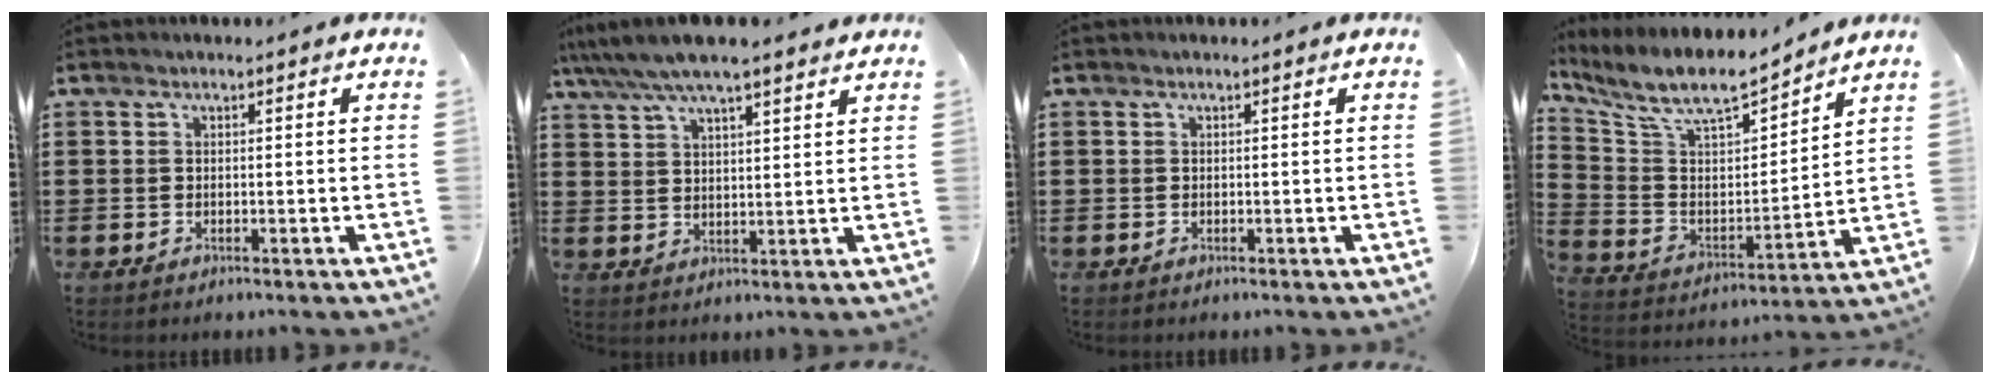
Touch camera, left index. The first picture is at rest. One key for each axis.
{"total": 5.7, "fx": 4.5, "fy": 1.2, "fz": 3.3, "tx": -0.075, "ty": -0.008, "tz": 0.079}
{"total": 0.0}
{"total": 9.0, "fx": 7.5, "fy": 2.3, "fz": 4.4, "tx": -0.120, "ty": -0.044, "tz": 0.127}